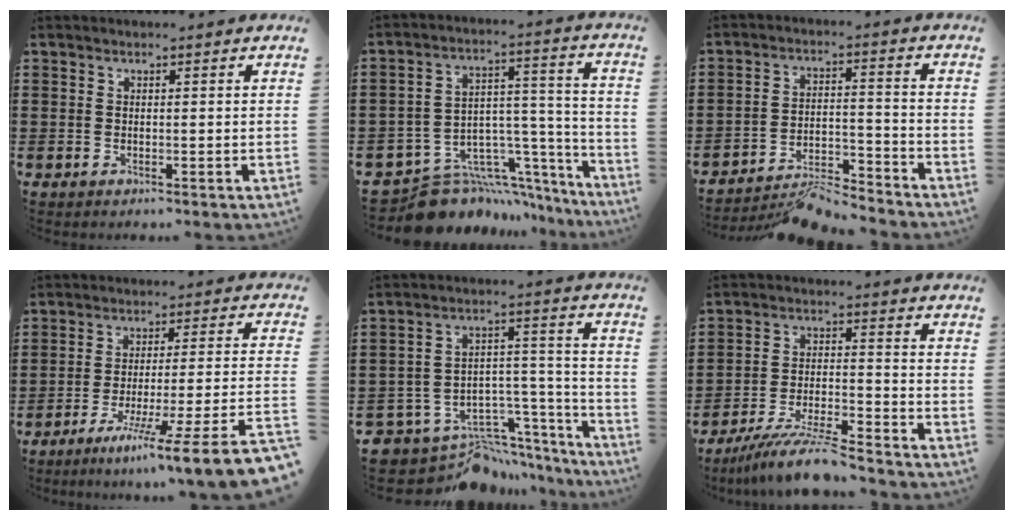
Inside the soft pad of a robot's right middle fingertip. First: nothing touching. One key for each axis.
{"total": 10.3, "fx": -8.5, "fy": 5.4, "fz": 2.1, "tx": -0.027, "ty": 0.027, "tz": -0.146}
{"total": 6.3, "fx": -6.0, "fy": 0.8, "fz": 1.7, "tx": -0.030, "ty": 0.011, "tz": -0.119}
{"total": 8.7, "fx": -5.9, "fy": -1.0, "fz": 6.3, "tx": -0.108, "ty": -0.022, "tz": -0.123}
{"total": 7.0, "fx": -5.7, "fy": 4.0, "fz": 0.9, "tx": -0.019, "ty": -0.002, "tz": -0.100}
{"total": 8.6, "fx": -7.8, "fy": 0.4, "fz": 3.5, "tx": -0.069, "ty": 0.003, "tz": -0.151}